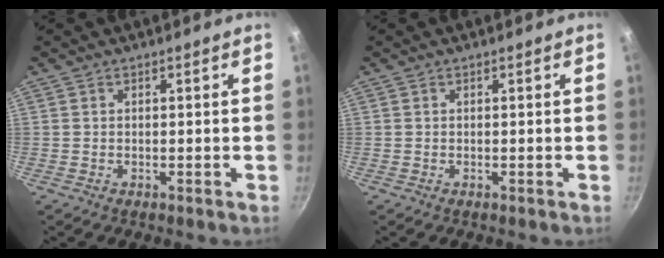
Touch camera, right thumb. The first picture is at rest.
{"total": 0.0}